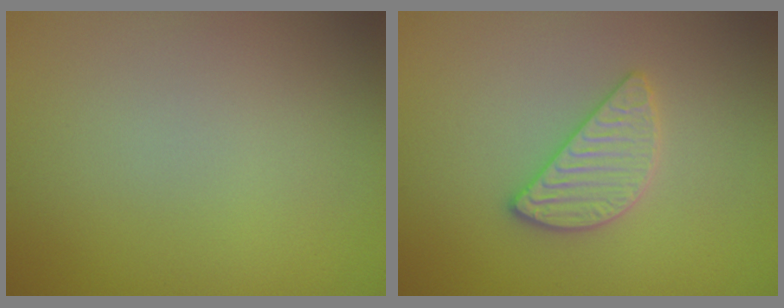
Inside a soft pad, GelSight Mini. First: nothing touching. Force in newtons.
{"total": 2.8, "press": 2.7, "slide": 0.5}